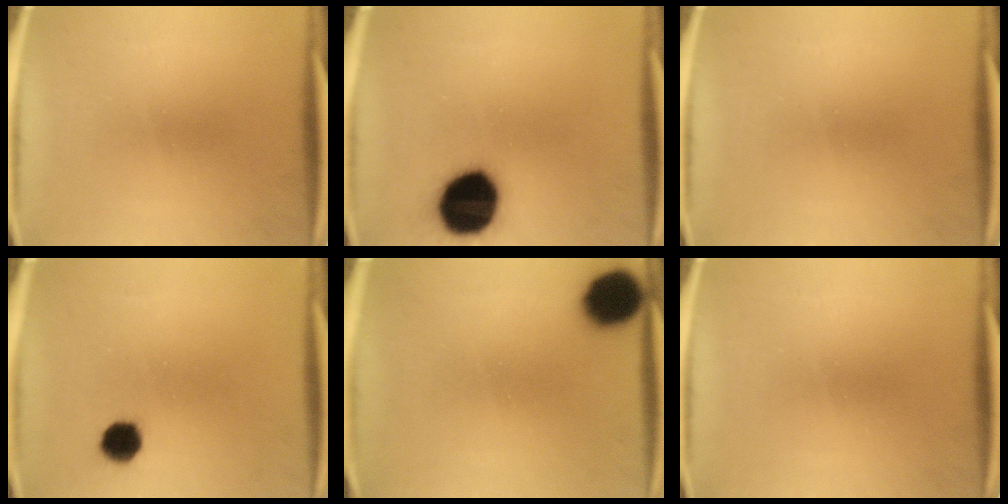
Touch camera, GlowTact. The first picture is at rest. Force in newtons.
{"total": 18.7}
{"total": 0.0}
{"total": 5.0}
{"total": 8.7}
{"total": 0.0}